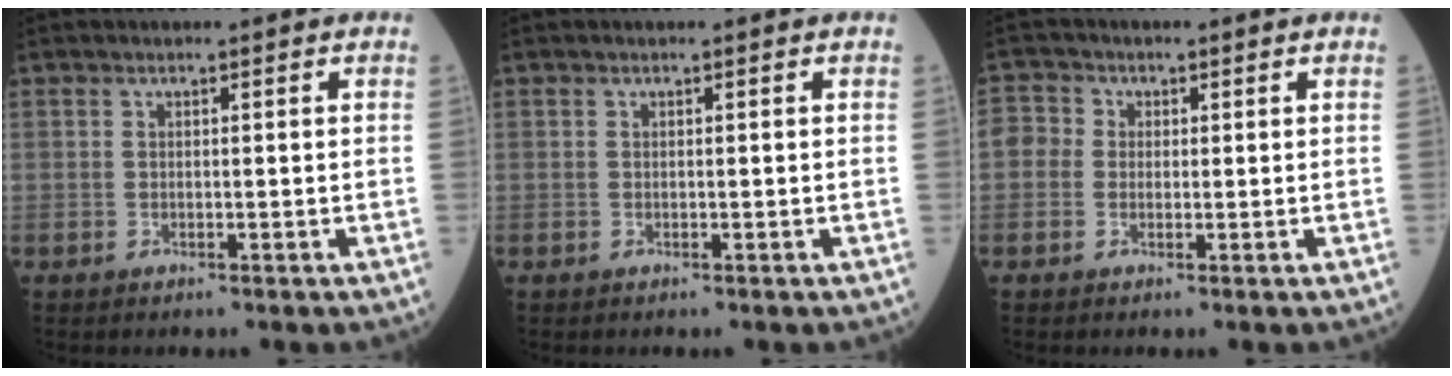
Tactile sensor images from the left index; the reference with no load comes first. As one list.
[{"total": 0.0}, {"total": 4.1, "force": [0.1, 4.0, 1.2], "torque": [-0.025, 0.016, -0.004]}]